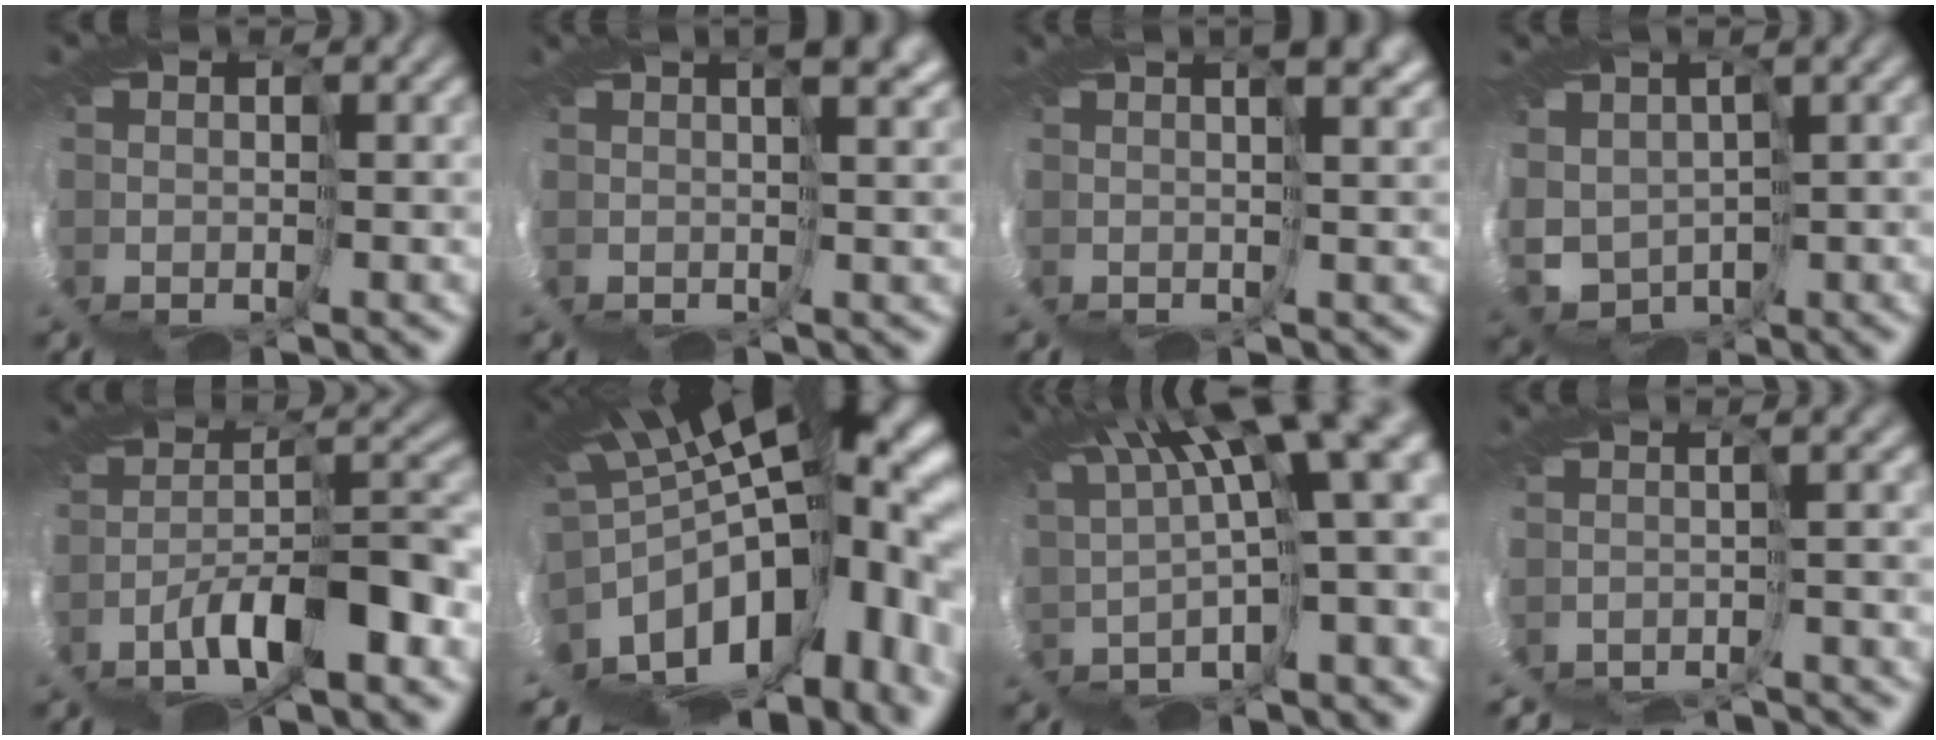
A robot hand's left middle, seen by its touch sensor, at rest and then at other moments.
{"total": 2.8, "force": [1.6, -1.5, 1.7], "torque": [-0.026, -0.001, 0.036]}
{"total": 2.4, "force": [1.3, -1.7, 1.2], "torque": [-0.020, -0.002, 0.031]}
{"total": 2.2, "force": [1.0, 2.0, -0.2], "torque": [-0.038, -0.028, 0.009]}
{"total": 4.4, "force": [-3.1, -1.6, 2.7], "torque": [-0.054, 0.007, -0.059]}
{"total": 9.3, "force": [-1.4, 3.0, 8.7], "torque": [-0.146, -0.035, -0.007]}
{"total": 10.7, "force": [6.4, -0.7, 8.5], "torque": [-0.115, 0.015, 0.133]}
{"total": 8.0, "force": [-7.1, -2.4, -2.9], "torque": [0.040, 0.001, -0.075]}